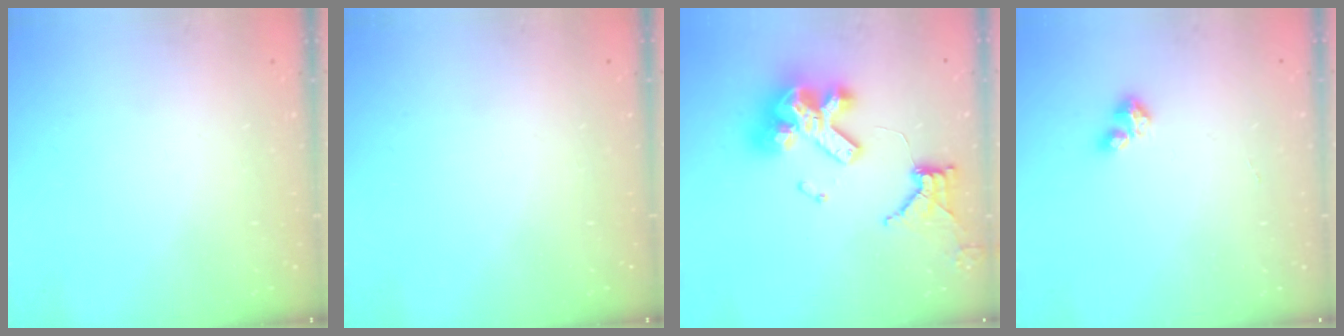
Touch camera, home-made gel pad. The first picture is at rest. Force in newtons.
{"total": 0.0}
{"total": 16.7, "press": 16.6, "slide": 1.9}
{"total": 2.8, "press": 2.8, "slide": 0.2}